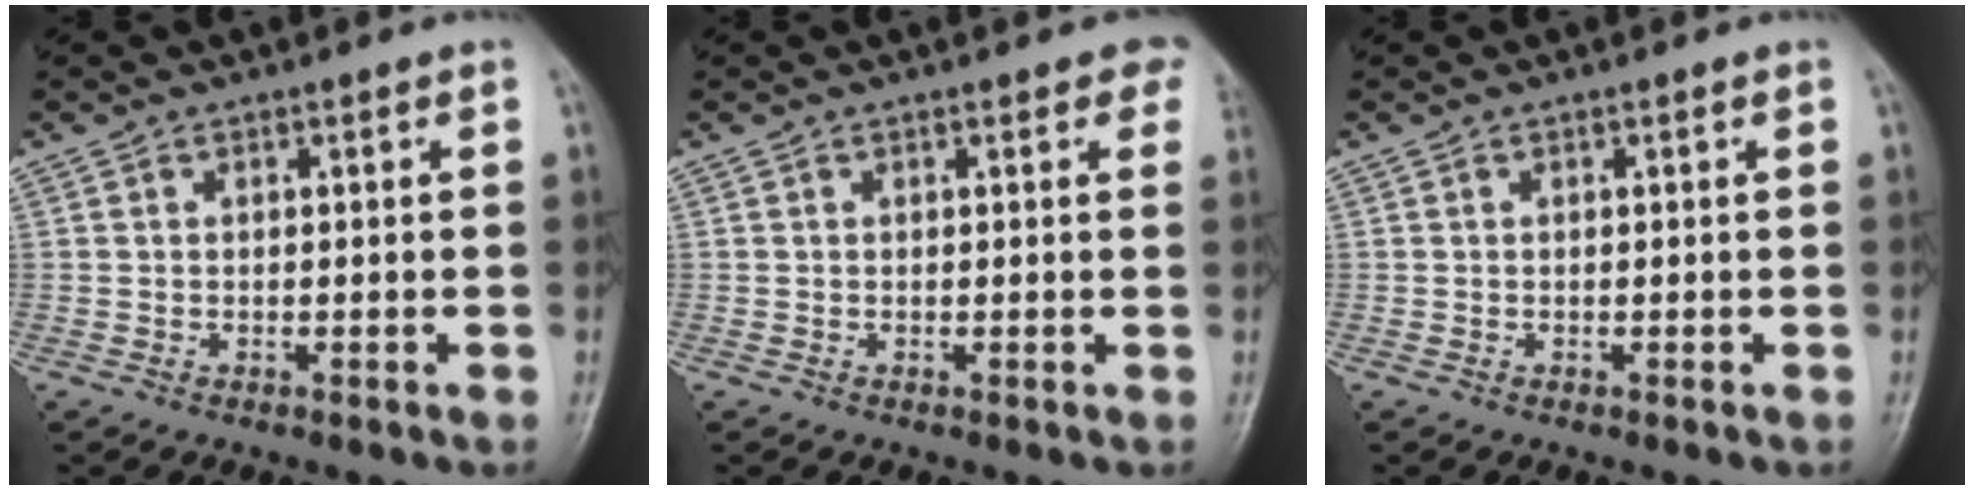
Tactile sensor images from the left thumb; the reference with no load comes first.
{"total": 2.6, "force": [1.5, 1.2, 1.7], "torque": [0.002, 0.001, 0.010]}
{"total": 0.0}